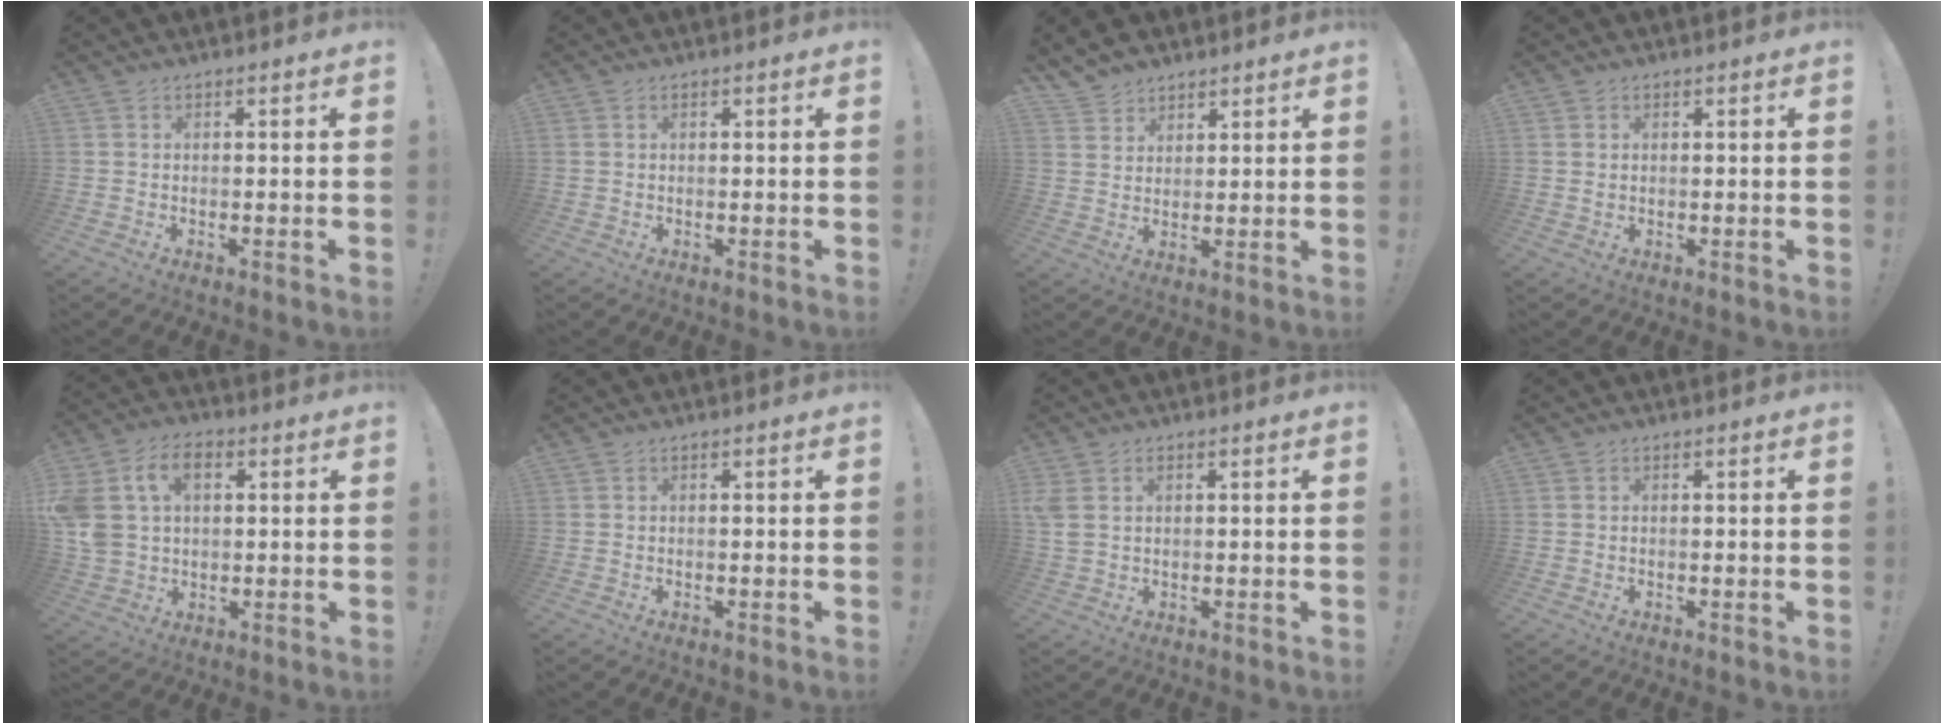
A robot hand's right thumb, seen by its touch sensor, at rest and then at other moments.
{"total": 0.6, "force": [0.3, 0.5, 0.3], "torque": [-0.012, 0.005, 0.006]}
{"total": 5.7, "force": [4.8, 3.0, 0.7], "torque": [-0.024, -0.029, 0.096]}
{"total": 1.2, "force": [0.6, 1.0, 0.3], "torque": [-0.001, -0.001, 0.011]}
{"total": 14.1, "force": [4.3, 9.8, 9.2], "torque": [-0.200, -0.005, 0.082]}
{"total": 0.0}
{"total": 3.0, "force": [1.1, 2.1, 1.9], "torque": [-0.042, 0.000, 0.021]}
{"total": 0.0}